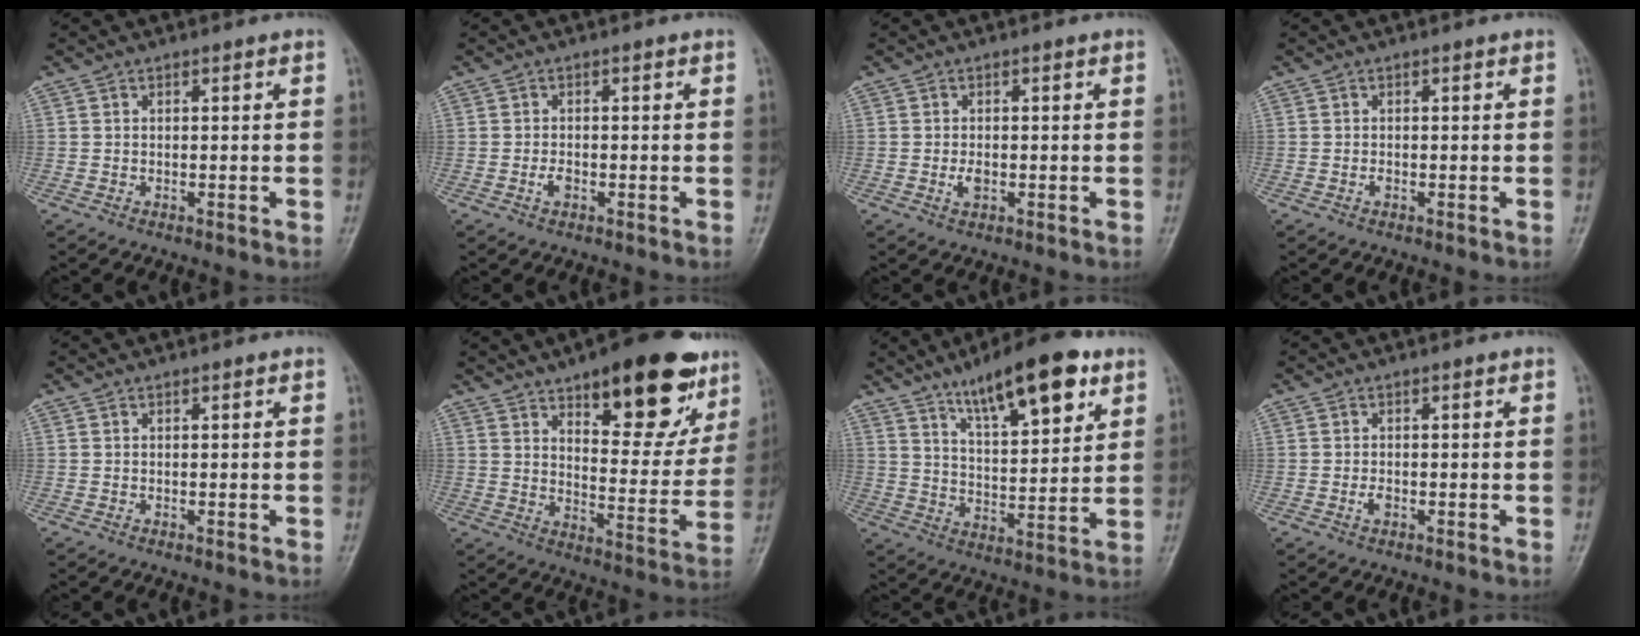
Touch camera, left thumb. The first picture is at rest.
{"total": 1.7, "force": [-0.7, 1.0, 1.2], "torque": [-0.024, 0.002, -0.015]}
{"total": 2.1, "force": [-0.4, 1.2, 1.6], "torque": [-0.030, -0.001, -0.009]}
{"total": 0.6, "force": [-0.2, 0.4, 0.5], "torque": [-0.006, 0.000, -0.006]}
{"total": 0.0}
{"total": 22.8, "force": [13.6, 8.8, 15.9], "torque": [-0.161, -0.053, 0.196]}
{"total": 16.2, "force": [9.6, 5.1, 12.0], "torque": [-0.159, -0.041, 0.155]}
{"total": 1.4, "force": [-0.5, 0.9, 1.1], "torque": [-0.020, -0.001, -0.010]}